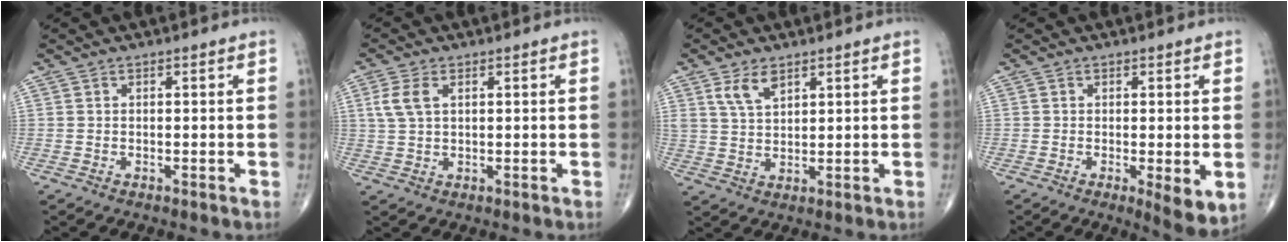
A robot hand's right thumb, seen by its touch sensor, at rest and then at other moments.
{"total": 4.5, "force": [1.4, 2.6, 3.4], "torque": [-0.082, 0.008, 0.030]}
{"total": 4.9, "force": [3.0, 2.5, 3.0], "torque": [-0.050, -0.015, 0.062]}
{"total": 5.4, "force": [-1.1, 1.6, 5.0], "torque": [-0.075, -0.017, -0.016]}